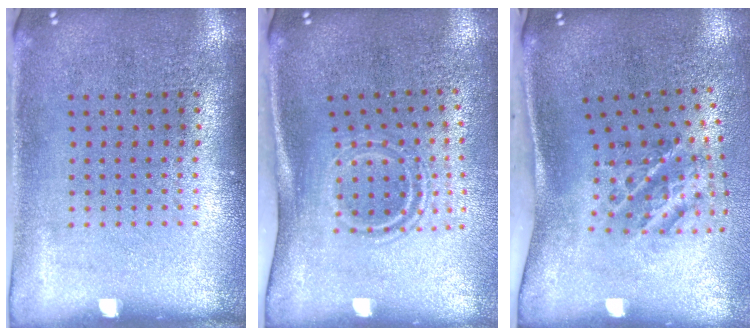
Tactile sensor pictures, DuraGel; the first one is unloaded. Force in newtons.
{"total": 1.7, "press": 1.0, "slide": 1.3}
{"total": 1.8, "press": 1.2, "slide": 1.3}